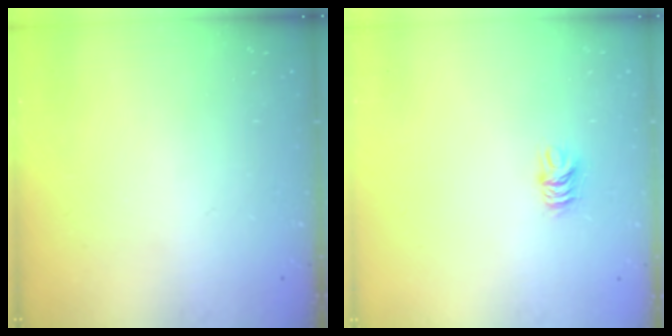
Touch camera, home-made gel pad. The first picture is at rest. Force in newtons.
{"total": 5.3, "press": 5.2, "slide": 0.4}